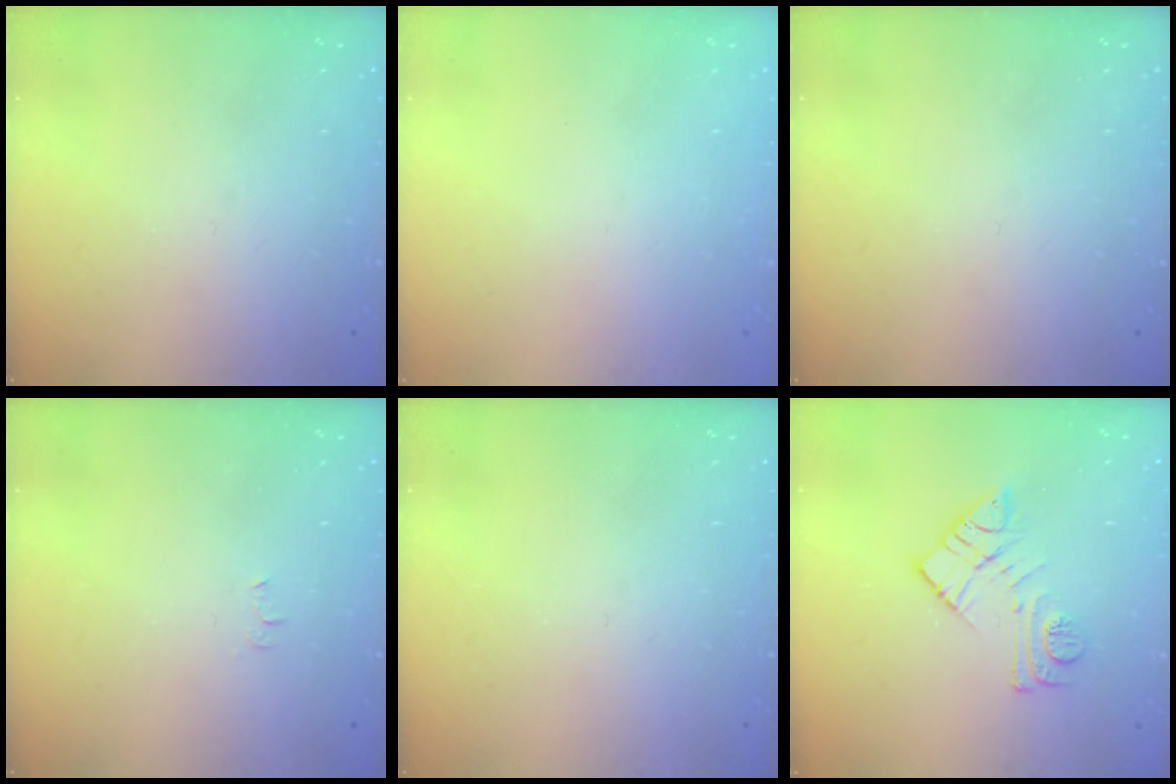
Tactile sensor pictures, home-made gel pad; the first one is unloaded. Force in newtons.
{"total": 1.5, "press": 1.5, "slide": 0.1}
{"total": 0.0}
{"total": 3.0, "press": 3.0, "slide": 0.5}
{"total": 0.0}
{"total": 11.3, "press": 11.3, "slide": 0.4}